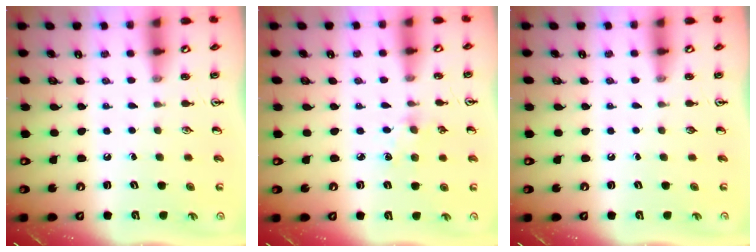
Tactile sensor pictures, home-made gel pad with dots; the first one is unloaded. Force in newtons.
{"total": 3.3, "press": 3.3, "slide": 0.3}
{"total": 0.0}